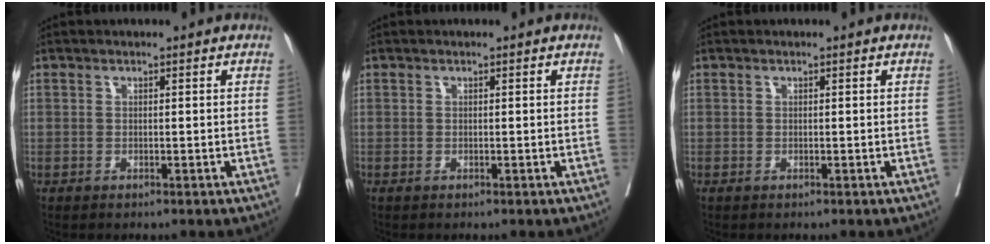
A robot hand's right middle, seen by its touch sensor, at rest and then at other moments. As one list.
[{"total": 0.0}, {"total": 0.0}]